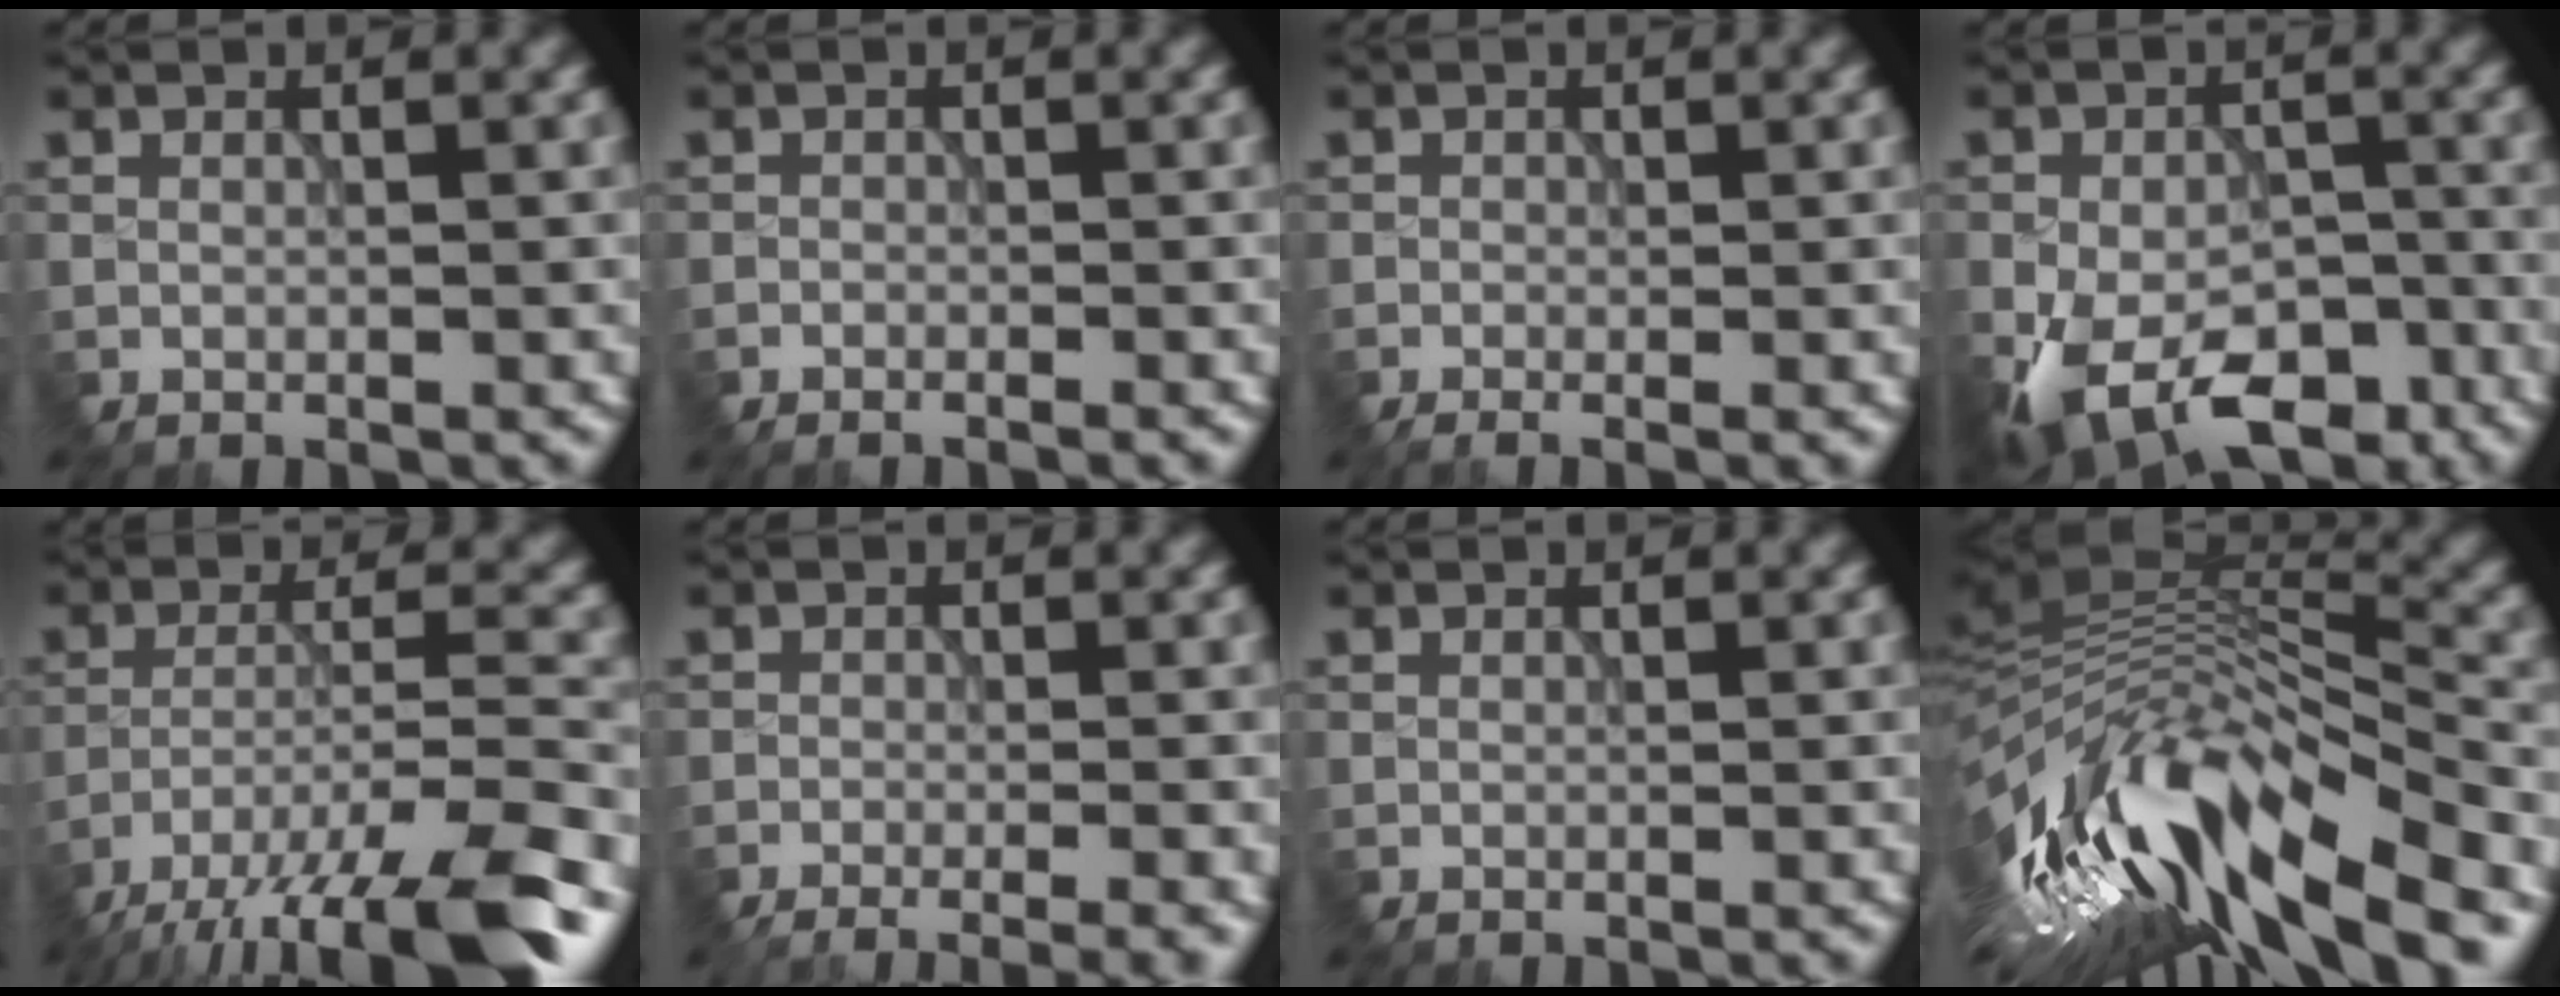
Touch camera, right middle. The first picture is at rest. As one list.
[{"total": 1.6, "force": [-1.5, -0.5, -0.3], "torque": [0.000, 0.003, -0.009]}, {"total": 1.6, "force": [-1.1, 0.2, 1.2], "torque": [-0.014, -0.001, -0.001]}, {"total": 10.6, "force": [-6.8, 5.4, 6.1], "torque": [-0.134, -0.032, -0.090]}, {"total": 14.2, "force": [-11.7, 2.2, 7.6], "torque": [-0.163, -0.020, -0.154]}, {"total": 5.7, "force": [-3.9, 1.5, 3.9], "torque": [-0.042, -0.005, -0.029]}, {"total": 0.0}, {"total": 13.2, "force": [-6.6, 4.4, 10.5], "torque": [-0.220, 0.017, -0.097]}]